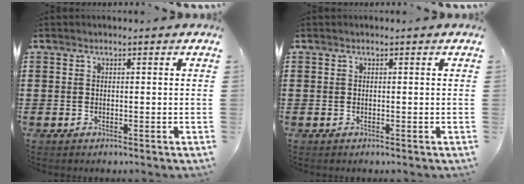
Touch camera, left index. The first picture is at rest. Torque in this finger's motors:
{"motor_torque": [-0.01, 0.01, 0.00, 0.01]}